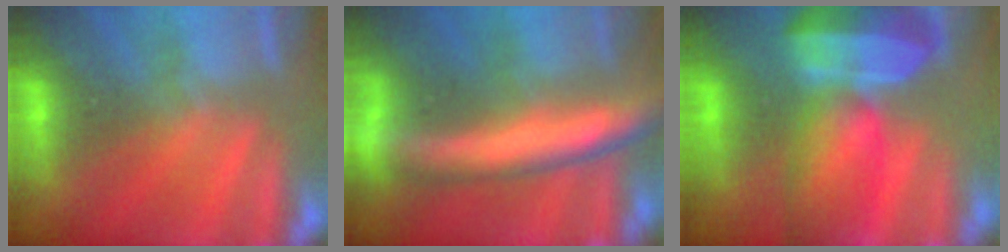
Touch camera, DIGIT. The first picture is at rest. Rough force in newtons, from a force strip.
{"total": 8.0}
{"total": 10.5}